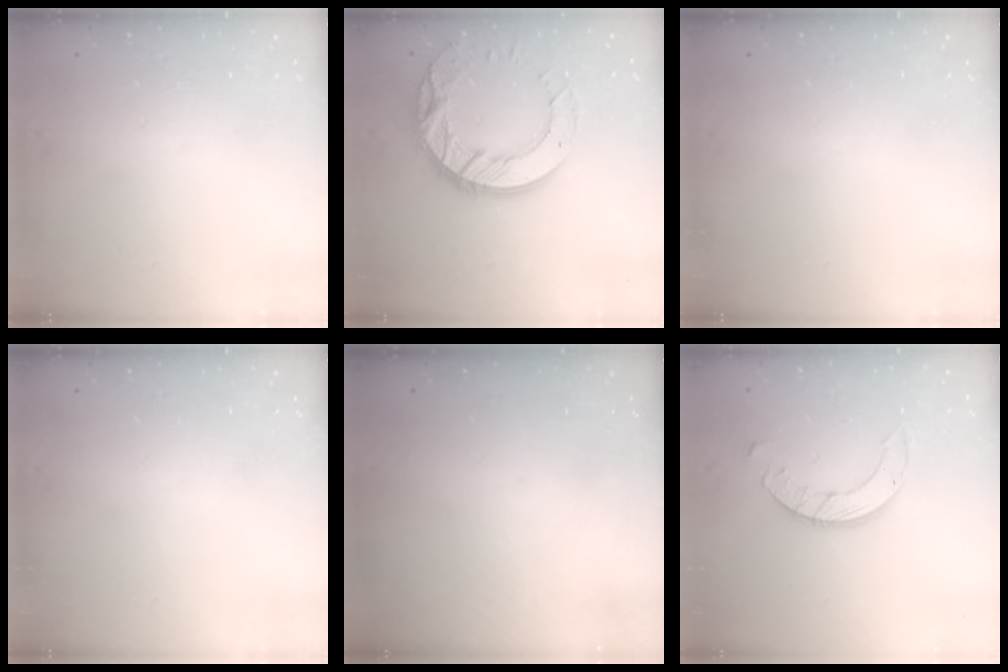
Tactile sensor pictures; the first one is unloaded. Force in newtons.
{"total": 18.4, "press": 18.3, "slide": 1.9}
{"total": 0.0}
{"total": 0.0}
{"total": 0.0}
{"total": 9.7, "press": 9.6, "slide": 0.8}